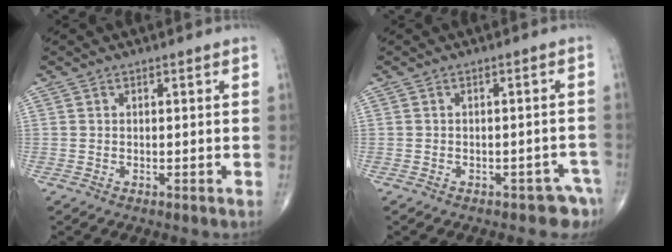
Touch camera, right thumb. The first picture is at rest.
{"total": 4.2, "force": [-3.0, 2.3, 1.7], "torque": [-0.007, 0.025, -0.036]}